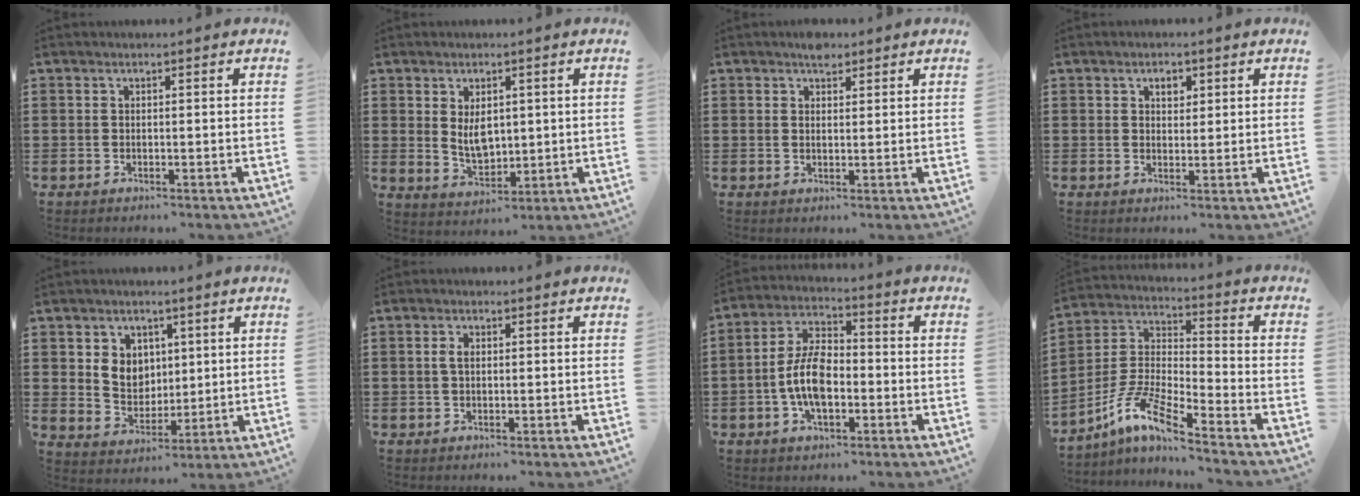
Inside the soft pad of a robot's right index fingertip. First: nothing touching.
{"total": 4.9, "force": [1.0, 3.1, 3.7], "torque": [-0.062, 0.003, 0.015]}
{"total": 2.2, "force": [1.7, 1.0, 0.9], "torque": [-0.013, 0.001, 0.030]}
{"total": 2.0, "force": [0.9, 1.3, 1.2], "torque": [-0.012, 0.000, 0.012]}
{"total": 5.5, "force": [1.9, 4.7, 2.0], "torque": [-0.043, 0.009, 0.031]}
{"total": 1.7, "force": [0.2, 0.9, 1.5], "torque": [-0.031, 0.006, 0.003]}
{"total": 8.5, "force": [-2.1, 4.4, 6.9], "torque": [-0.161, 0.002, -0.045]}
{"total": 8.6, "force": [-6.7, 1.0, 5.2], "torque": [-0.132, -0.015, -0.140]}